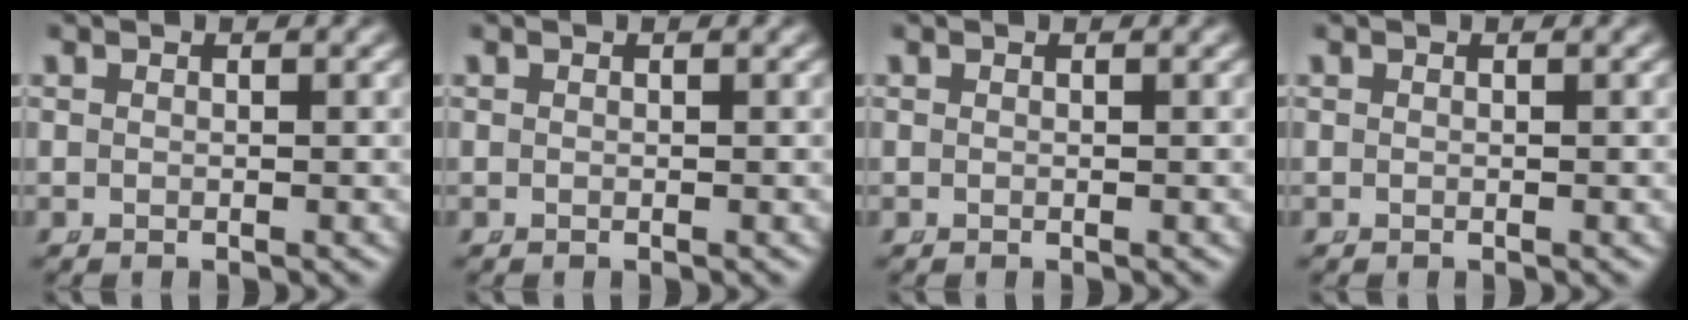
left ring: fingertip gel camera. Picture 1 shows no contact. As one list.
[{"total": 0.0}, {"total": 0.0}, {"total": 0.0}]